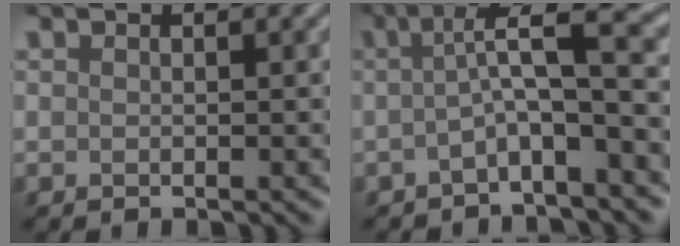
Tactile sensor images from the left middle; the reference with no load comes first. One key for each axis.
{"total": 4.8, "fx": -0.4, "fy": 0.7, "fz": 4.7, "tx": -0.075, "ty": 0.019, "tz": -0.015}